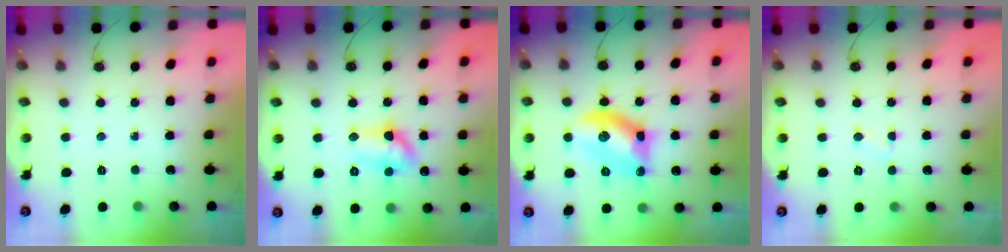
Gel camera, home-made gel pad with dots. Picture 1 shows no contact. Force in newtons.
{"total": 9.7, "press": 9.7, "slide": 0.8}
{"total": 12.6, "press": 12.6, "slide": 0.4}
{"total": 2.0, "press": 2.0, "slide": 0.2}